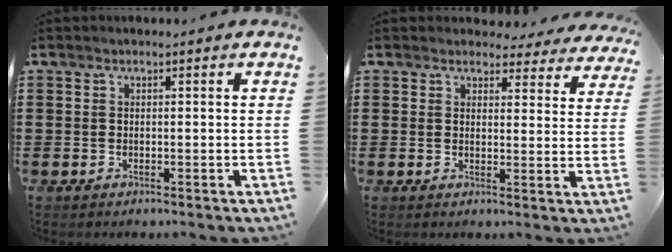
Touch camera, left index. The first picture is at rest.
{"total": 3.7, "force": [3.5, 0.9, 0.6], "torque": [-0.017, -0.015, 0.062]}